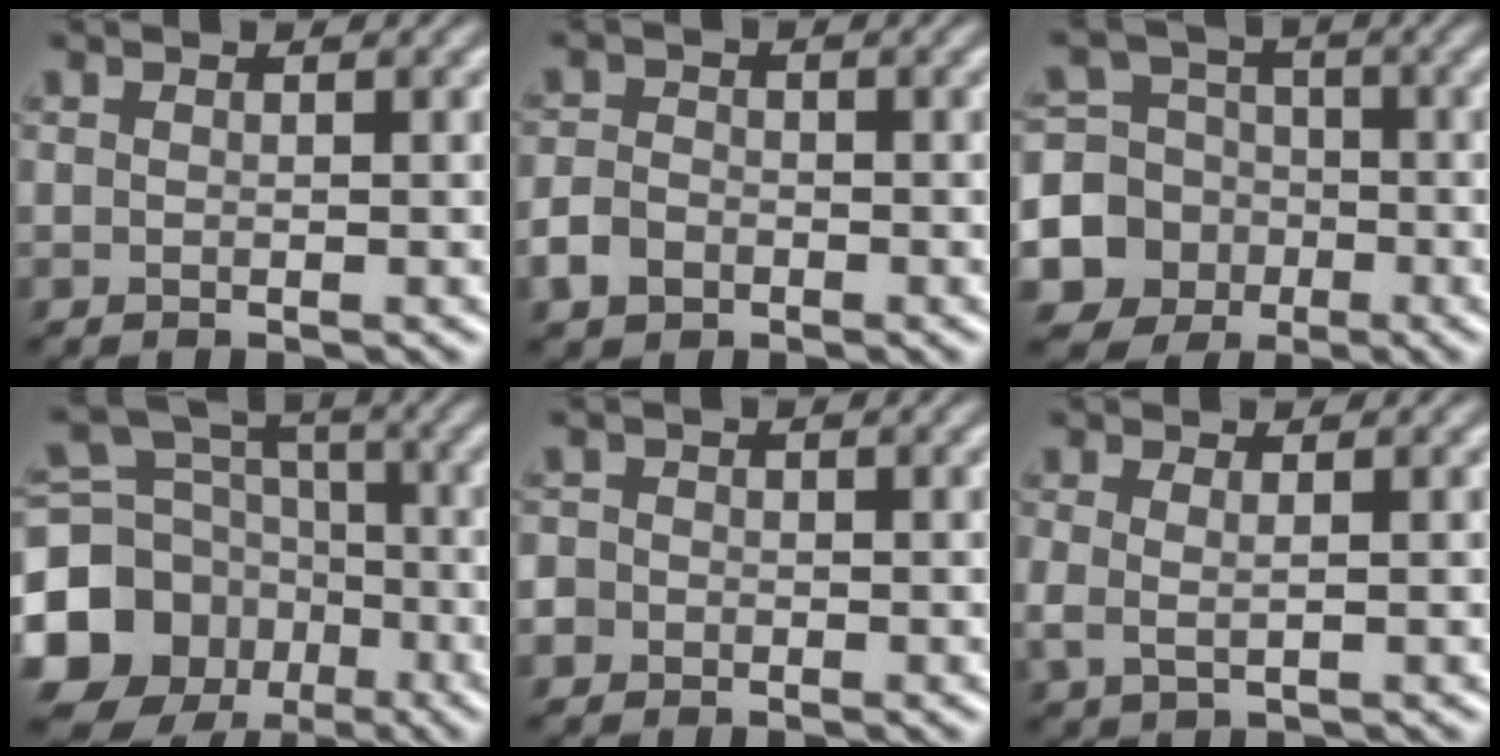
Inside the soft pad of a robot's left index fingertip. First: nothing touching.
{"total": 2.5, "force": [-1.7, 1.7, 0.8], "torque": [-0.014, -0.005, -0.038]}
{"total": 9.9, "force": [-3.7, 9.0, 1.8], "torque": [-0.047, -0.019, -0.091]}
{"total": 12.7, "force": [-5.4, 10.7, 4.3], "torque": [-0.112, -0.021, -0.114]}
{"total": 2.0, "force": [-0.9, 1.7, 0.2], "torque": [0.009, 0.008, -0.033]}
{"total": 1.2, "force": [0.2, 0.3, 1.1], "torque": [-0.024, -0.006, 0.005]}